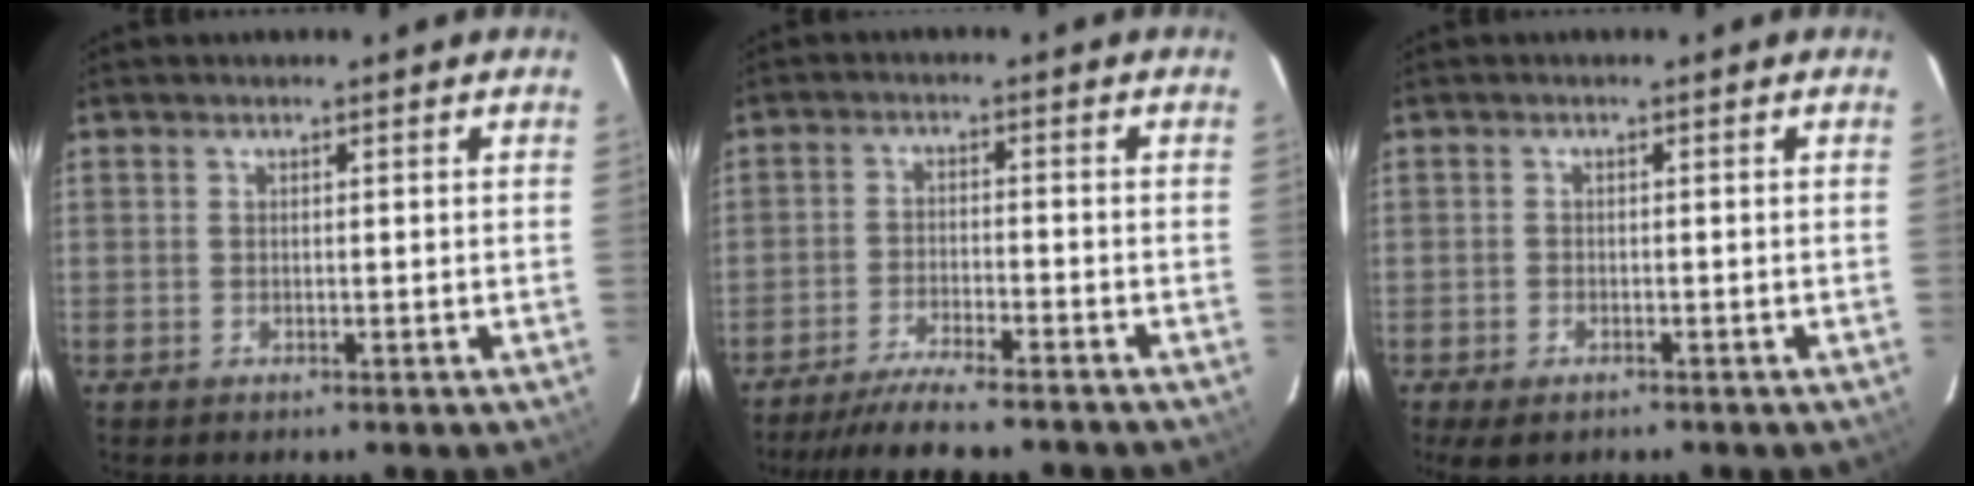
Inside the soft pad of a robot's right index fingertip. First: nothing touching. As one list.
[{"total": 10.4, "force": [-9.2, 0.9, 4.6], "torque": [-0.106, -0.014, -0.149]}, {"total": 3.8, "force": [-2.7, 1.8, 1.9], "torque": [-0.047, -0.013, -0.046]}]